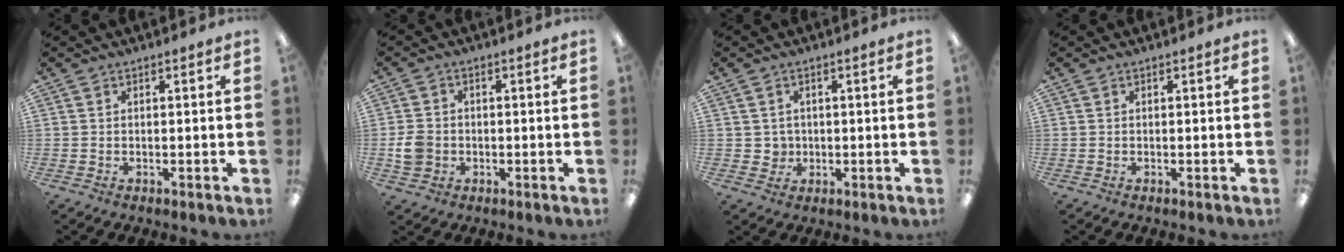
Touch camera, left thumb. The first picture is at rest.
{"total": 4.8, "force": [-0.9, 4.1, 2.3], "torque": [-0.045, 0.008, -0.014]}
{"total": 2.7, "force": [0.4, 2.7, 0.4], "torque": [-0.005, 0.001, 0.004]}
{"total": 0.0}